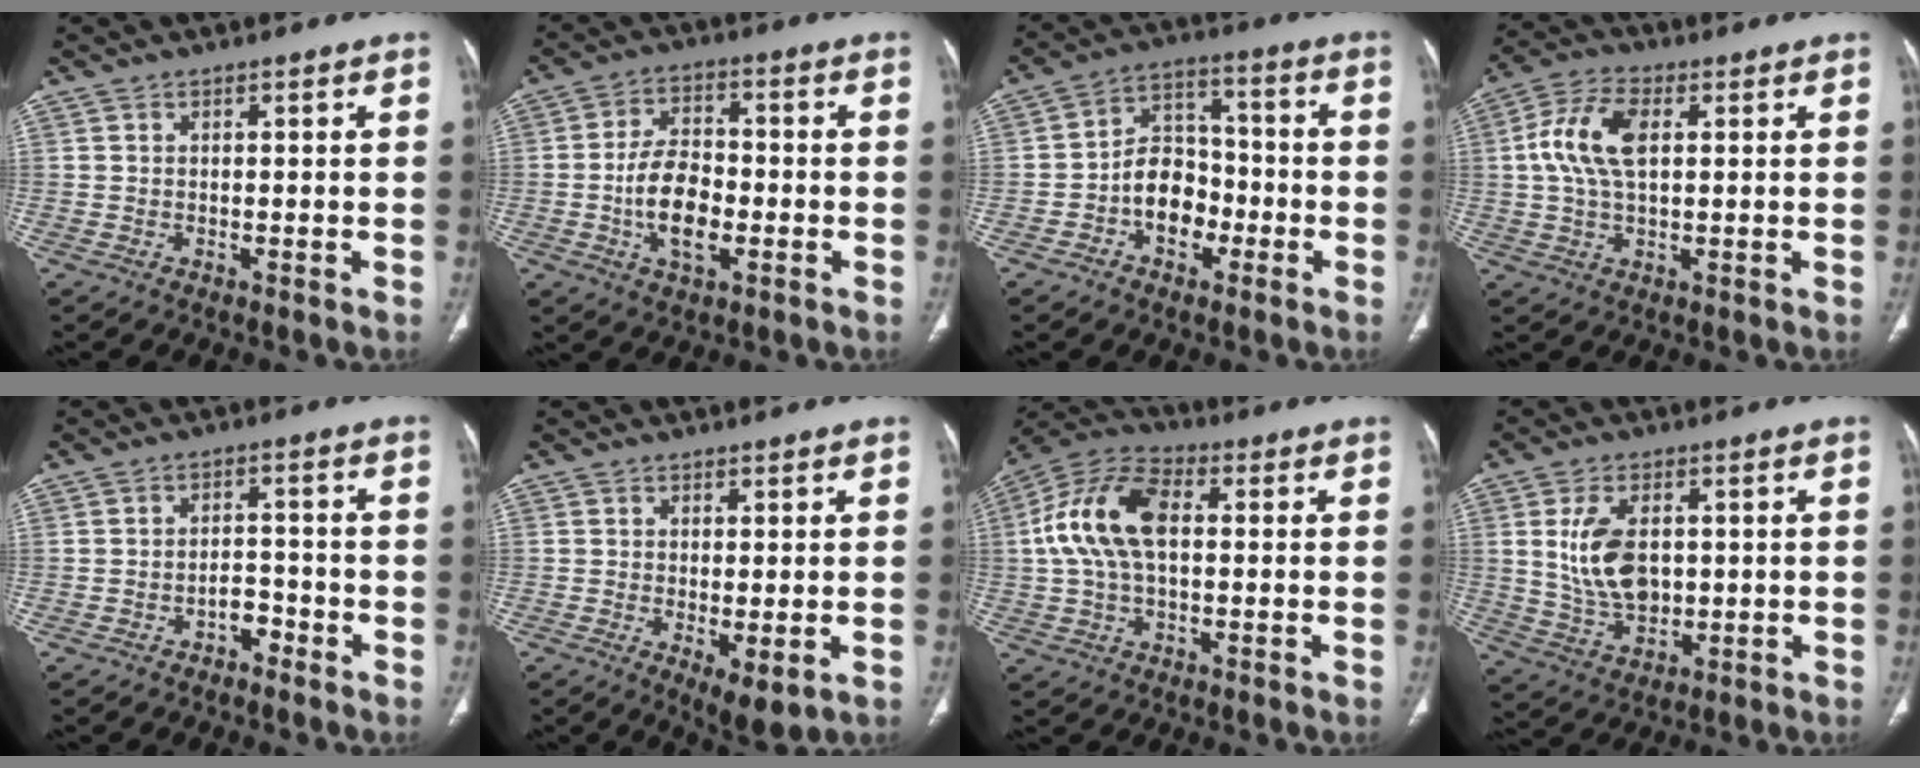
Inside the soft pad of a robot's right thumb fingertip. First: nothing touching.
{"total": 10.4, "force": [-2.4, 5.7, 8.3], "torque": [-0.143, 0.014, -0.045]}
{"total": 10.1, "force": [-3.3, 7.3, 6.1], "torque": [-0.066, 0.042, -0.065]}
{"total": 10.2, "force": [1.8, 5.5, 8.4], "torque": [-0.180, 0.017, 0.031]}
{"total": 3.4, "force": [-2.2, 2.0, 1.6], "torque": [-0.013, 0.024, -0.033]}
{"total": 5.3, "force": [-1.2, 1.8, 4.9], "torque": [-0.081, -0.020, -0.012]}
{"total": 14.2, "force": [1.5, 8.1, 11.5], "torque": [-0.234, 0.032, 0.021]}
{"total": 10.6, "force": [1.5, 6.6, 8.1], "torque": [-0.145, -0.010, 0.042]}